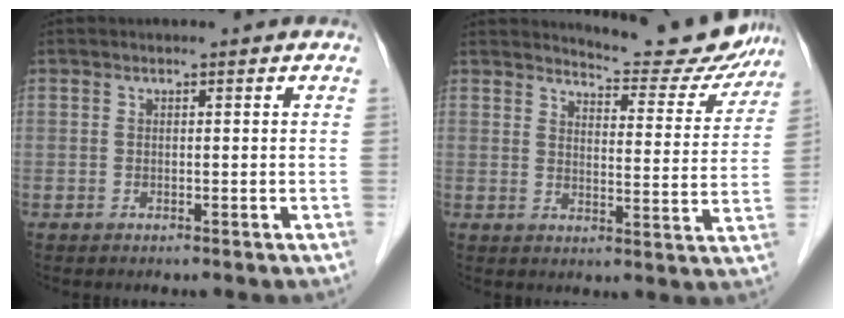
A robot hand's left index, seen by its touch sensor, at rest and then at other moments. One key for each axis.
{"total": 11.4, "fx": 11.1, "fy": 1.8, "fz": 1.6, "tx": -0.015, "ty": -0.033, "tz": 0.128}